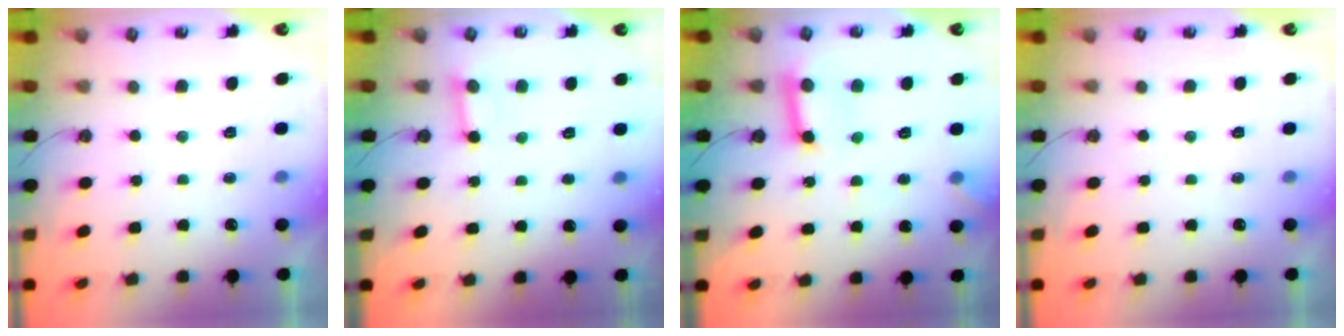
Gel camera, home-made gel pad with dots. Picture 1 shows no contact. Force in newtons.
{"total": 3.0, "press": 3.0, "slide": 0.2}
{"total": 10.8, "press": 10.7, "slide": 0.9}
{"total": 0.0}